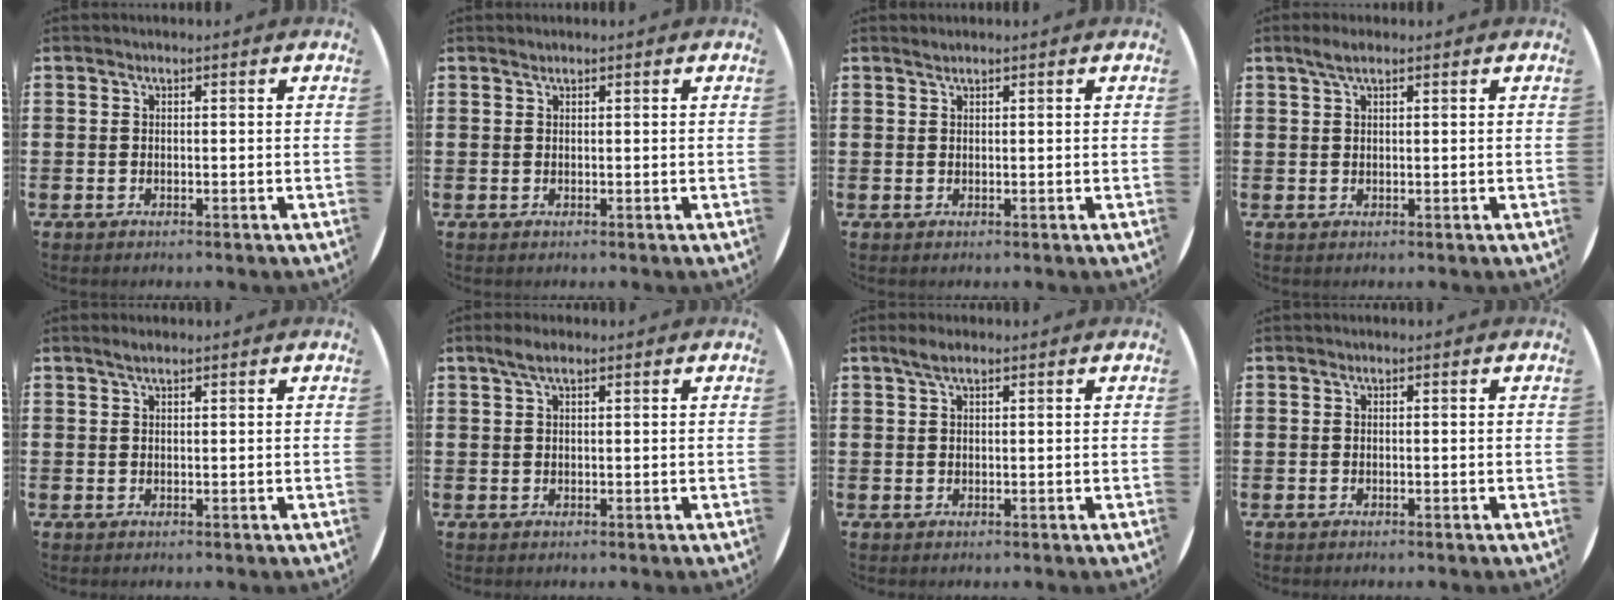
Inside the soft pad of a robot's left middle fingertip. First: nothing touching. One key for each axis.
{"total": 0.0}
{"total": 0.6, "fx": 0.5, "fy": -0.1, "fz": 0.1, "tx": -0.001, "ty": -0.001, "tz": 0.010}
{"total": 1.9, "fx": 1.4, "fy": 0.4, "fz": 1.3, "tx": -0.027, "ty": 0.004, "tz": 0.023}
{"total": 1.1, "fx": 0.9, "fy": 0.1, "fz": 0.6, "tx": -0.013, "ty": 0.002, "tz": 0.016}
{"total": 2.1, "fx": 1.4, "fy": 0.5, "fz": 1.5, "tx": -0.031, "ty": 0.004, "tz": 0.025}
{"total": 1.8, "fx": 1.2, "fy": 0.4, "fz": 1.2, "tx": -0.025, "ty": 0.004, "tz": 0.021}
{"total": 0.0}